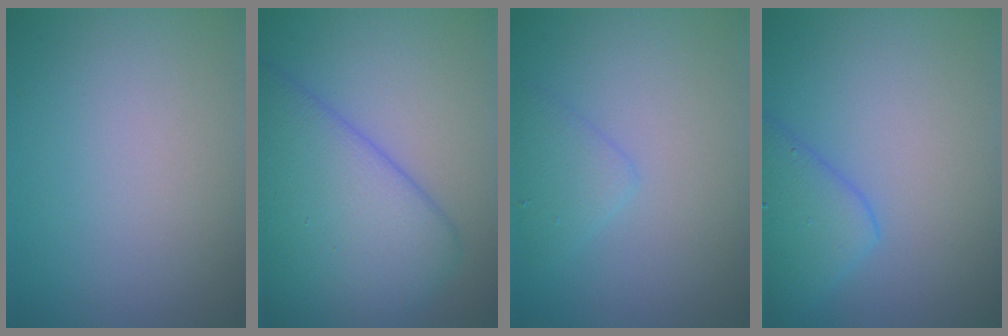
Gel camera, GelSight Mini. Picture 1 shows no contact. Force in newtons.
{"total": 8.9, "press": 8.9, "slide": 0.1}
{"total": 1.9, "press": 1.9, "slide": 0.0}
{"total": 2.9, "press": 2.9, "slide": 0.0}